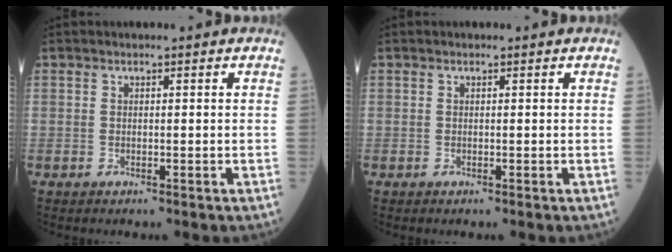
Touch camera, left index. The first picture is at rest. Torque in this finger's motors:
{"motor_torque": [-0.03, 0.09, 0.00, 0.00]}